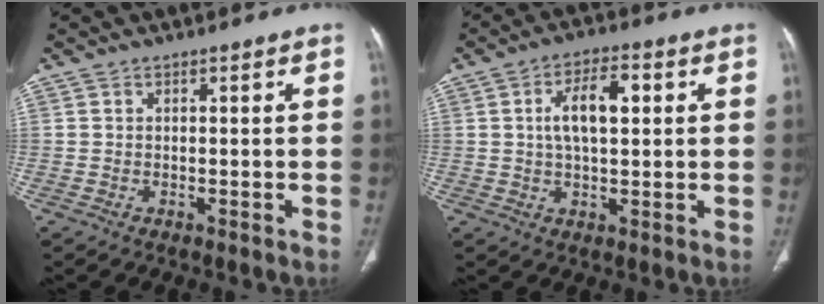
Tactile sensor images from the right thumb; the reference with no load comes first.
{"total": 8.4, "force": [1.7, 4.0, 7.3], "torque": [-0.122, 0.012, 0.026]}